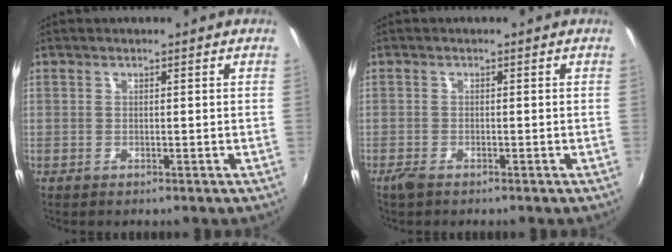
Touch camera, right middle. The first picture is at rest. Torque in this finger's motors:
{"motor_torque": [0.27, -0.28, 0.03, 0.04]}